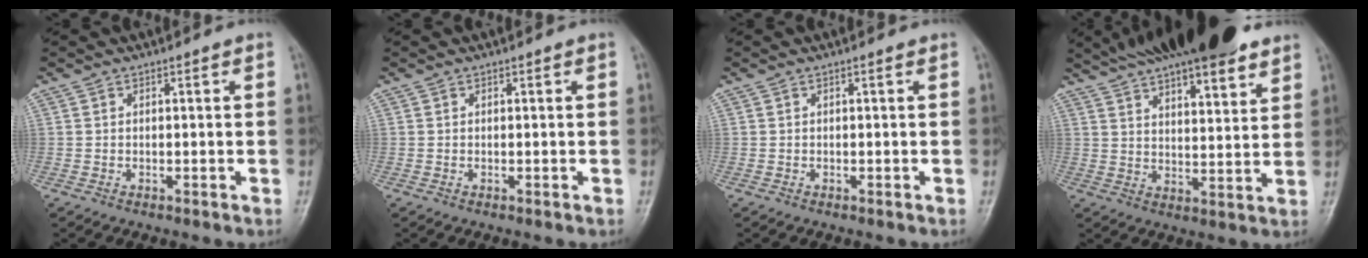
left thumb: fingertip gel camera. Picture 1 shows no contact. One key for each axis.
{"total": 0.0}
{"total": 0.0}
{"total": 19.8, "fx": 14.2, "fy": 6.2, "fz": 12.4, "tx": -0.169, "ty": -0.025, "tz": 0.218}